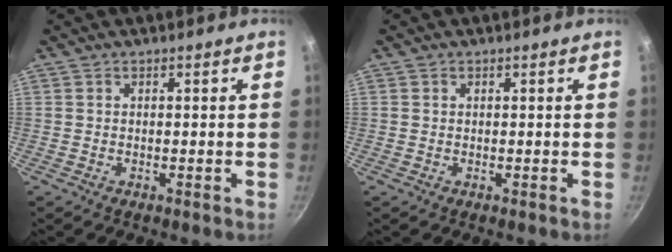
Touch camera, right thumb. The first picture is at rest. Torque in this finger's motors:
{"motor_torque": [-0.05, -0.17, -0.50, 0.22, 0.03]}